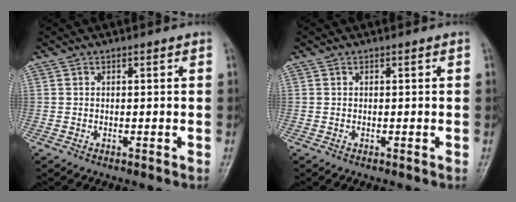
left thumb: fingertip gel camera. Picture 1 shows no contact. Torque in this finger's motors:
{"motor_torque": [0.00, 0.00, -0.03, -0.09, 0.00]}